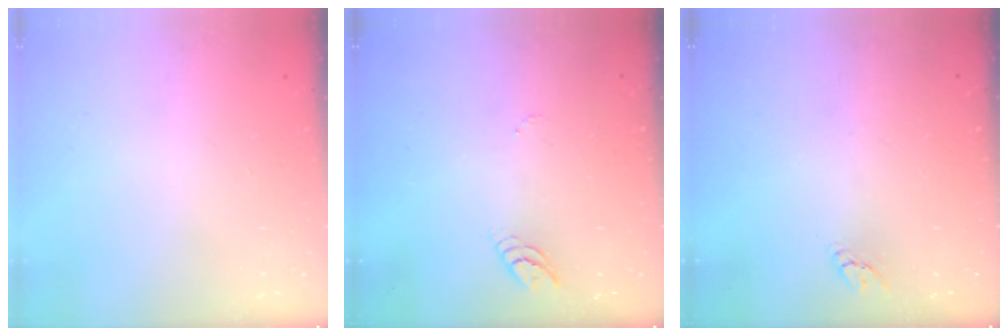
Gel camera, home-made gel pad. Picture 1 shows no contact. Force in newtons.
{"total": 3.1, "press": 3.1, "slide": 0.4}
{"total": 2.7, "press": 2.7, "slide": 0.1}